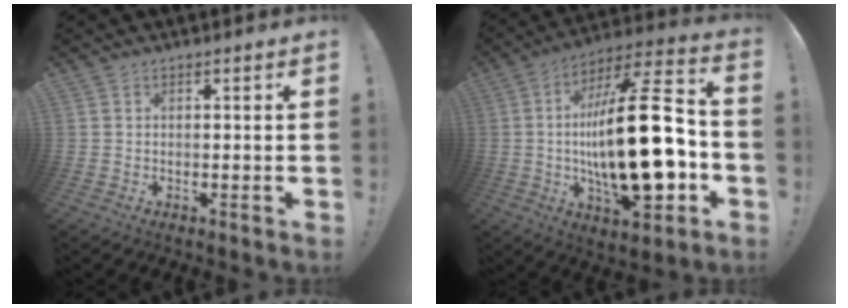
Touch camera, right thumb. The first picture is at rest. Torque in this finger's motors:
{"motor_torque": [0.74, 2.02, 2.55, -0.22, 0.34]}